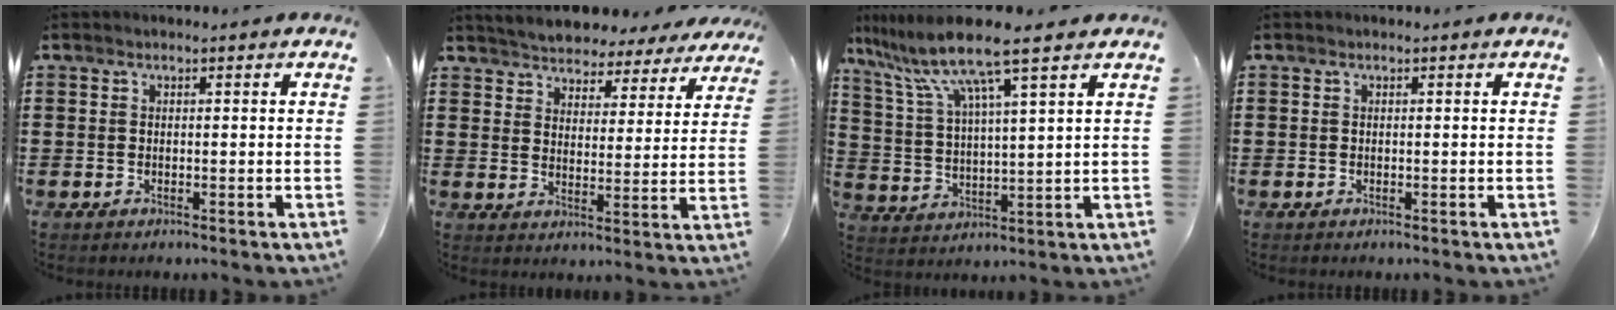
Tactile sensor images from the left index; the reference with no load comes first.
{"total": 4.3, "force": [4.3, 0.3, -0.5], "torque": [-0.018, -0.033, 0.072]}
{"total": 10.3, "force": [7.9, 0.5, 6.6], "torque": [-0.154, -0.031, 0.133]}
{"total": 0.0}